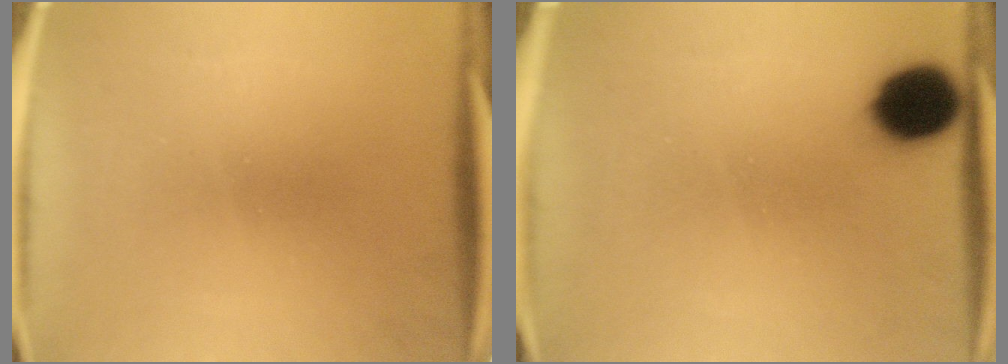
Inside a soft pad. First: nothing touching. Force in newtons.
{"total": 8.5}